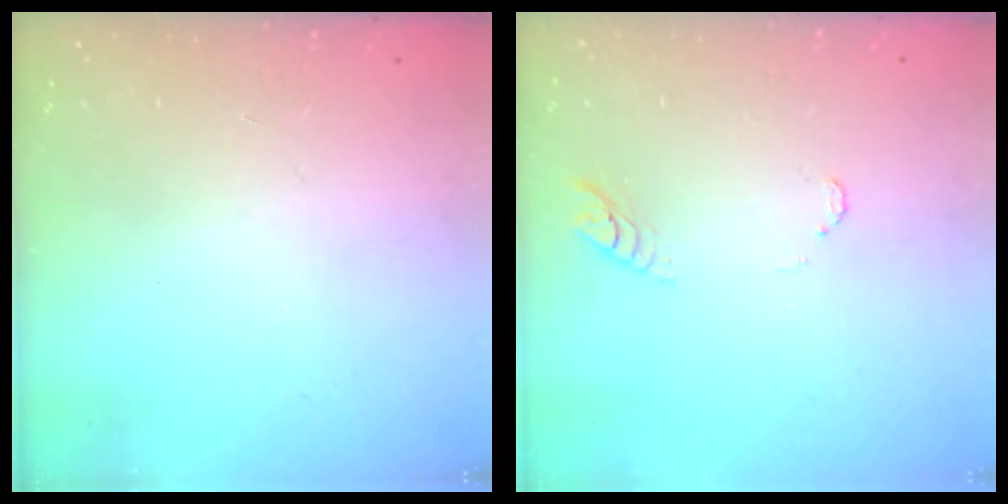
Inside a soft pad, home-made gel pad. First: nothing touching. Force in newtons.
{"total": 3.7, "press": 3.7, "slide": 0.2}